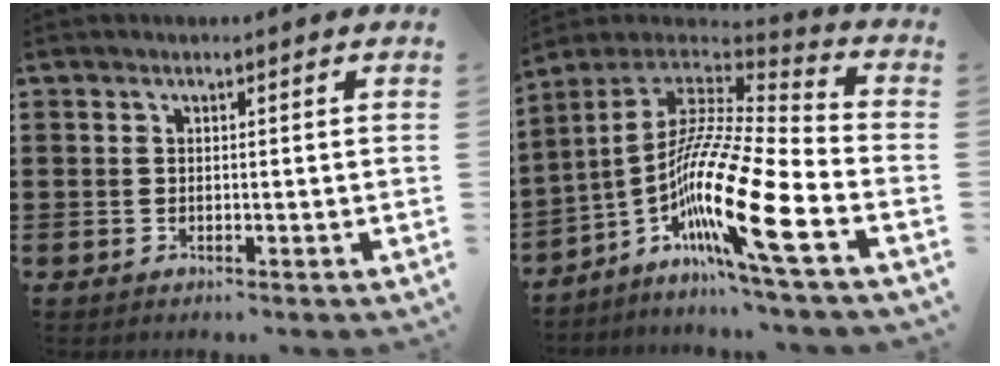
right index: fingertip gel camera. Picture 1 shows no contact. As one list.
[{"total": 16.1, "force": [-7.4, 1.3, 14.2], "torque": [-0.292, -0.024, -0.143]}]